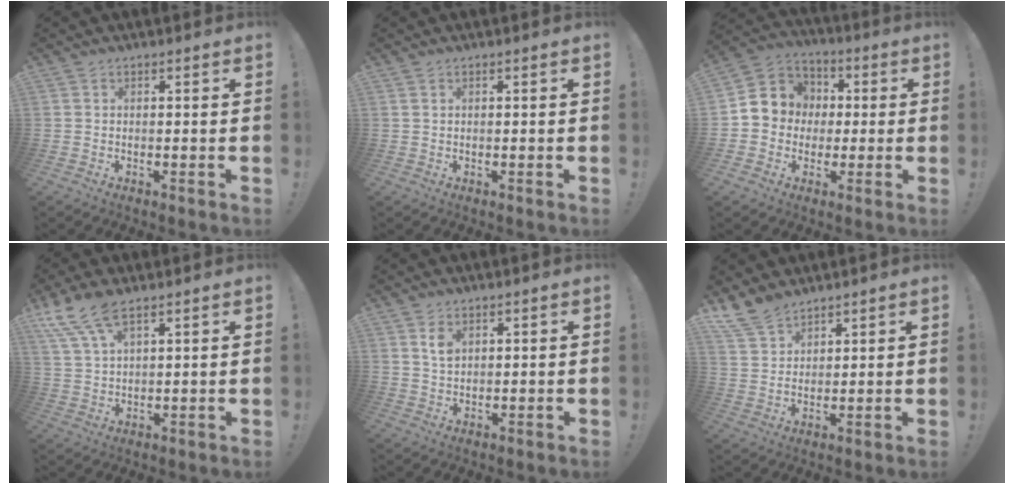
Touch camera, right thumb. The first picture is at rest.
{"total": 0.0}
{"total": 9.4, "force": [-0.3, 9.0, 2.5], "torque": [-0.026, 0.010, 0.005]}
{"total": 9.2, "force": [6.7, 3.2, 5.5], "torque": [-0.115, -0.022, 0.130]}
{"total": 4.1, "force": [2.0, 2.6, 2.4], "torque": [-0.023, -0.011, 0.030]}
{"total": 8.8, "force": [7.3, 4.2, 2.6], "torque": [-0.063, -0.038, 0.148]}